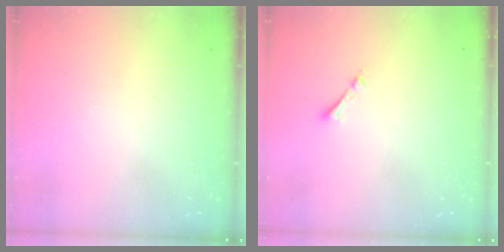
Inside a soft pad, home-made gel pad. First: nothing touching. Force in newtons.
{"total": 1.0, "press": 1.0, "slide": 0.2}